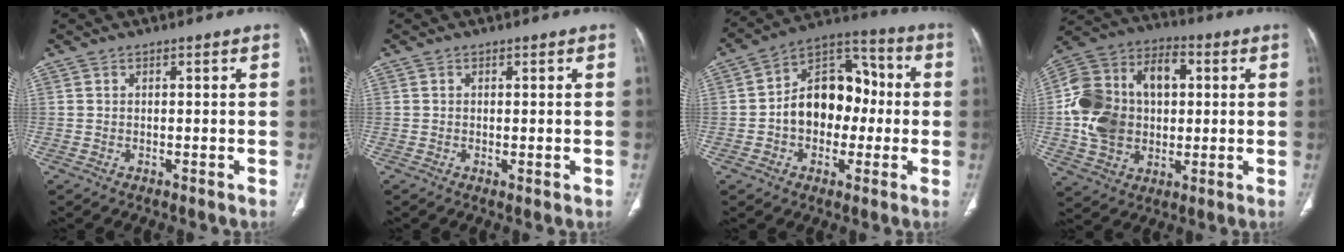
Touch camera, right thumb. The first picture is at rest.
{"total": 1.0, "force": [-0.2, 0.3, 0.9], "torque": [-0.019, -0.005, -0.001]}
{"total": 15.6, "force": [-0.9, 11.2, 10.9], "torque": [-0.127, 0.045, -0.021]}
{"total": 21.1, "force": [1.5, 15.0, 14.7], "torque": [-0.268, 0.028, 0.030]}